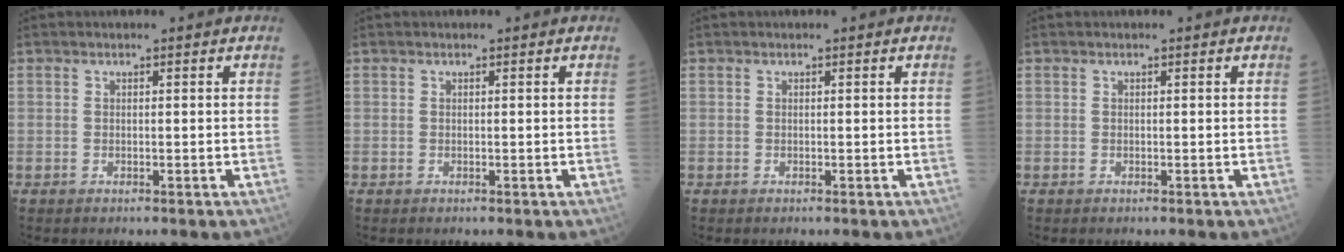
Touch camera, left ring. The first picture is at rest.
{"total": 0.0}
{"total": 0.0}
{"total": 0.0}